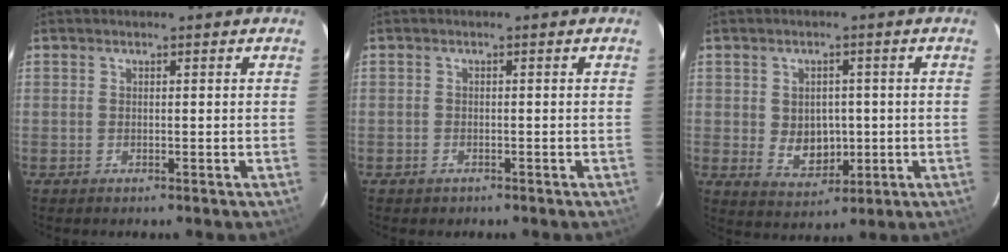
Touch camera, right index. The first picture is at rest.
{"total": 1.2, "force": [-0.8, 1.0, 0.2], "torque": [-0.005, 0.003, -0.008]}
{"total": 6.7, "force": [-0.4, 5.3, 4.0], "torque": [-0.073, -0.005, 0.010]}